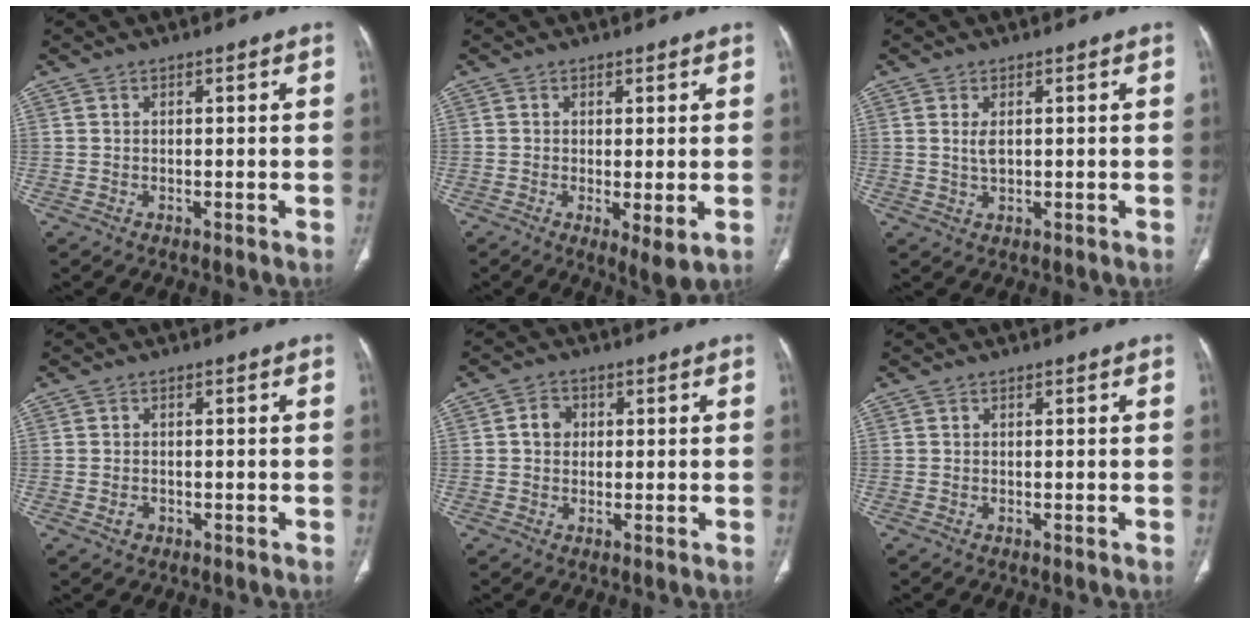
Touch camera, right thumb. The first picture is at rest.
{"total": 4.7, "force": [-0.8, 1.3, 4.4], "torque": [-0.080, -0.019, -0.014]}
{"total": 2.5, "force": [0.6, 1.2, 2.1], "torque": [-0.044, -0.004, 0.015]}
{"total": 1.6, "force": [-0.6, 1.3, 0.8], "torque": [-0.015, 0.006, -0.007]}
{"total": 3.3, "force": [0.4, 2.8, 1.6], "torque": [-0.015, 0.008, 0.003]}
{"total": 0.0}